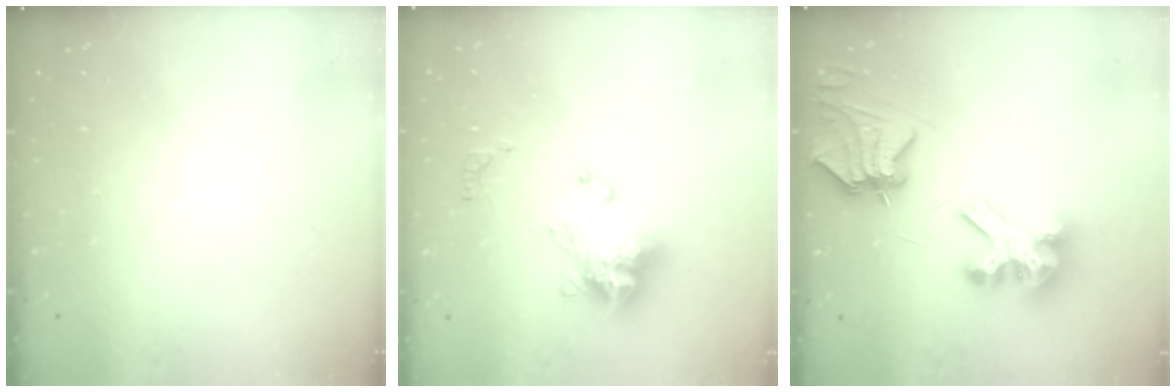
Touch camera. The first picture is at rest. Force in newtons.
{"total": 12.8, "press": 12.7, "slide": 1.4}
{"total": 10.0, "press": 10.0, "slide": 1.0}